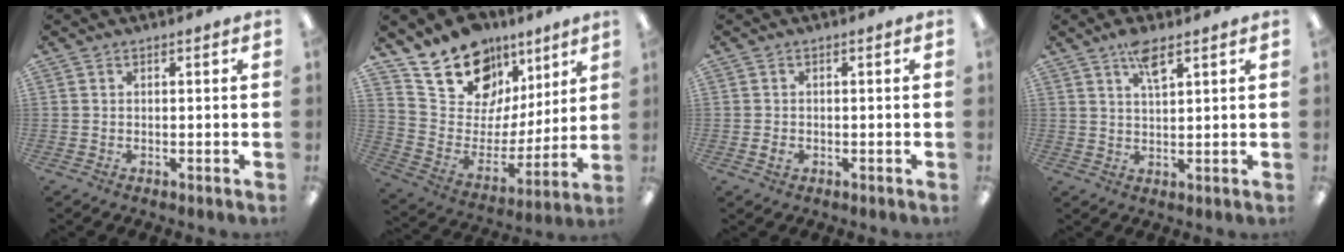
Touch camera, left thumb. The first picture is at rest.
{"total": 18.1, "force": [13.0, 11.0, 6.1], "torque": [-0.109, -0.091, 0.237]}
{"total": 1.5, "force": [-0.4, 1.1, 0.9], "torque": [-0.016, 0.002, -0.008]}
{"total": 5.0, "force": [3.4, 1.4, 3.4], "torque": [-0.061, -0.007, 0.057]}